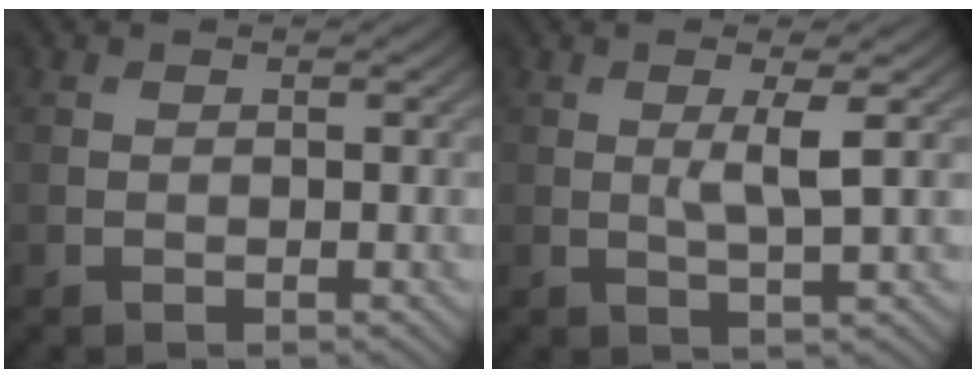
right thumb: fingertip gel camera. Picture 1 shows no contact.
{"total": 3.2, "force": [0.6, 0.2, 3.2], "torque": [-0.064, 0.001, 0.011]}